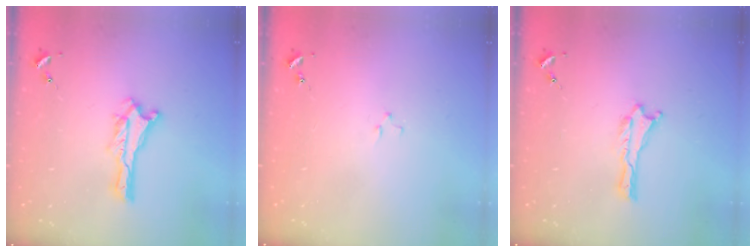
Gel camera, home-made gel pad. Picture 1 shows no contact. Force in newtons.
{"total": 0.7, "press": 0.7, "slide": 0.2}
{"total": 0.0}